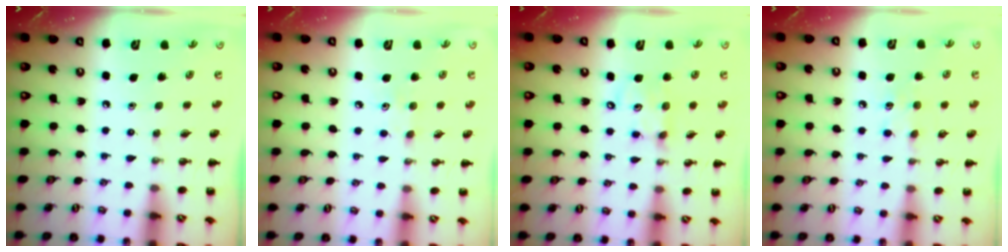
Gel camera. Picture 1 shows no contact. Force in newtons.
{"total": 3.9, "press": 3.8, "slide": 1.0}
{"total": 7.8, "press": 7.6, "slide": 1.4}
{"total": 6.5, "press": 6.3, "slide": 1.7}